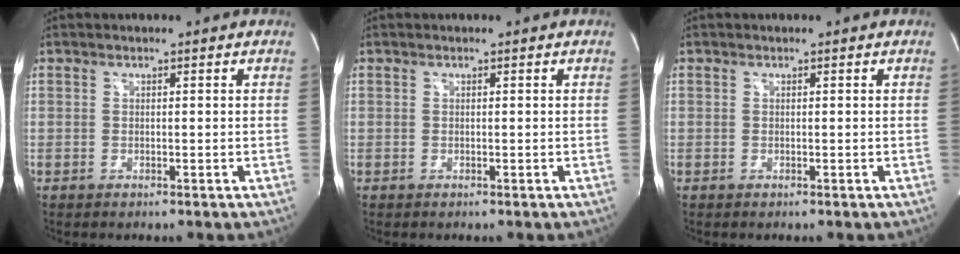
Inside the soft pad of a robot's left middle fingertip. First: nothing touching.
{"total": 0.0}
{"total": 0.0}